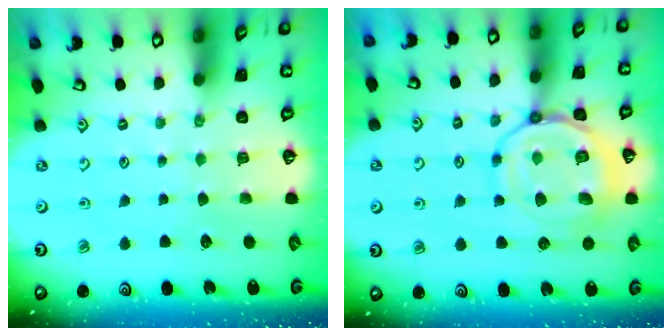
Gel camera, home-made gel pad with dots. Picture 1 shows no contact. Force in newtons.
{"total": 15.7, "press": 15.6, "slide": 1.5}